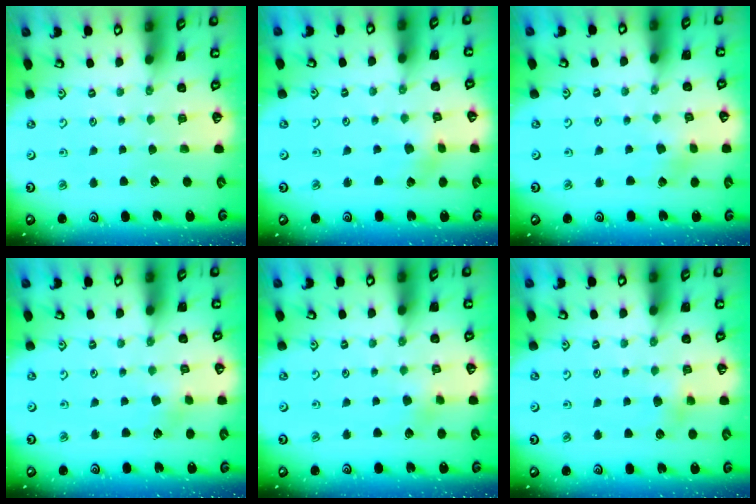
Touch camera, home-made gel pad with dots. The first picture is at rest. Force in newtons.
{"total": 1.8, "press": 1.7, "slide": 0.3}
{"total": 1.4, "press": 1.4, "slide": 0.2}
{"total": 2.7, "press": 2.7, "slide": 0.2}
{"total": 2.5, "press": 2.5, "slide": 0.4}
{"total": 3.3, "press": 3.2, "slide": 0.9}